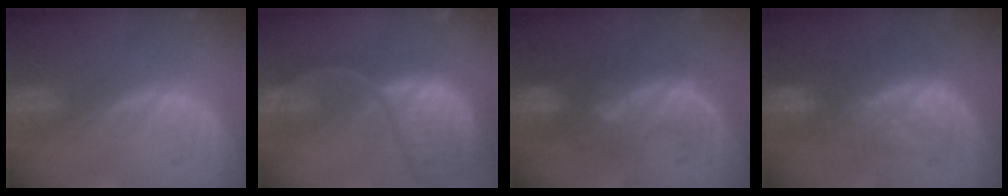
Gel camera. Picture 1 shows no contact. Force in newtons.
{"total": 12.0, "press": 9.9, "slide": 6.9}
{"total": 8.6, "press": 8.3, "slide": 2.3}
{"total": 8.1, "press": 7.9, "slide": 1.7}